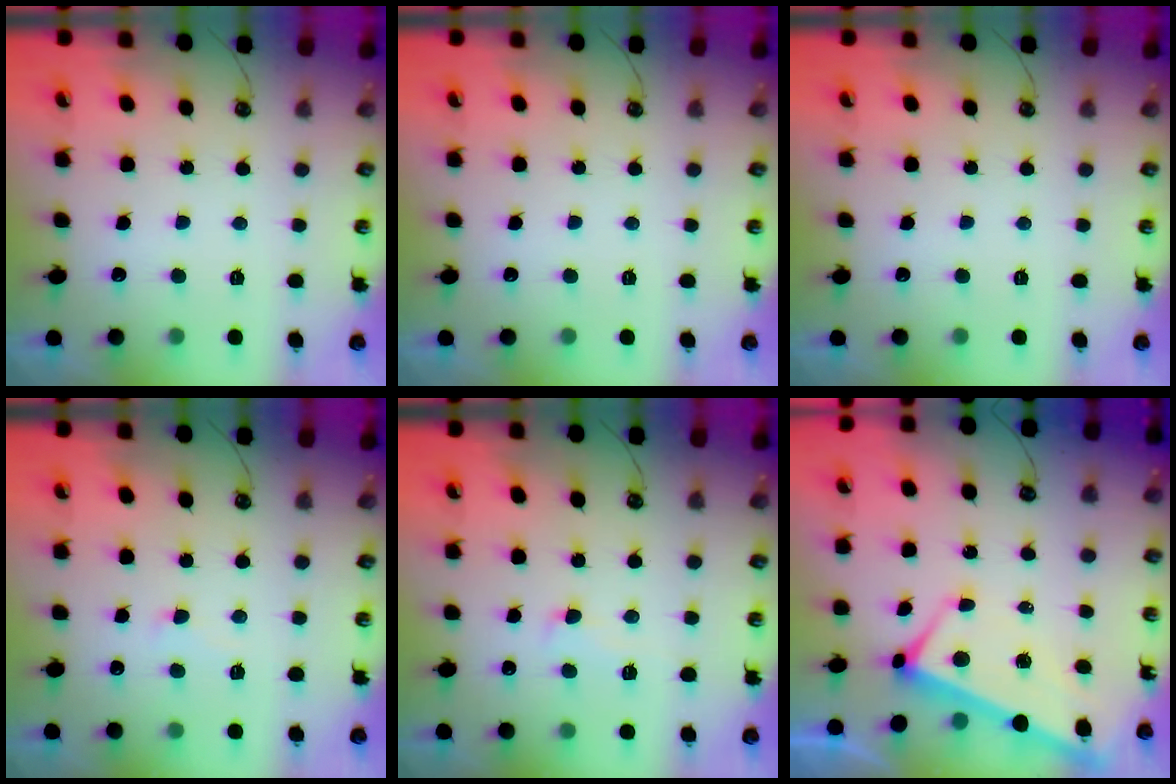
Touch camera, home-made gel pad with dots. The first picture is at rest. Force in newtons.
{"total": 0.0}
{"total": 0.0}
{"total": 5.0, "press": 4.9, "slide": 0.6}
{"total": 2.1, "press": 2.0, "slide": 0.5}
{"total": 3.0, "press": 2.9, "slide": 0.9}